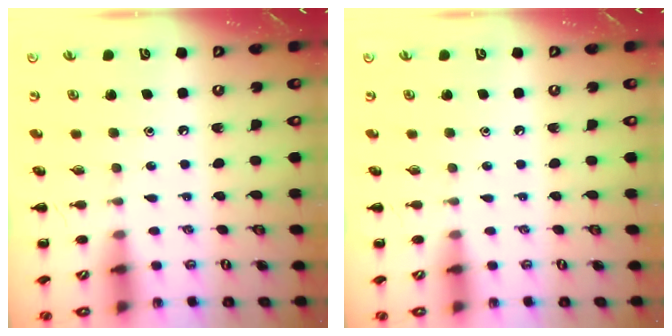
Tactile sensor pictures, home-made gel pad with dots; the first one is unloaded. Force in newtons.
{"total": 0.0}